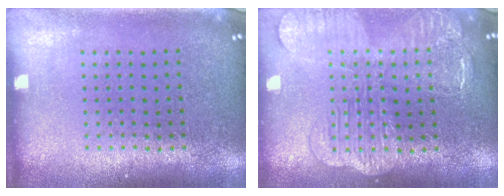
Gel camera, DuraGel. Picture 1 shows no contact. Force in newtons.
{"total": 2.8, "press": 2.8, "slide": 0.6}